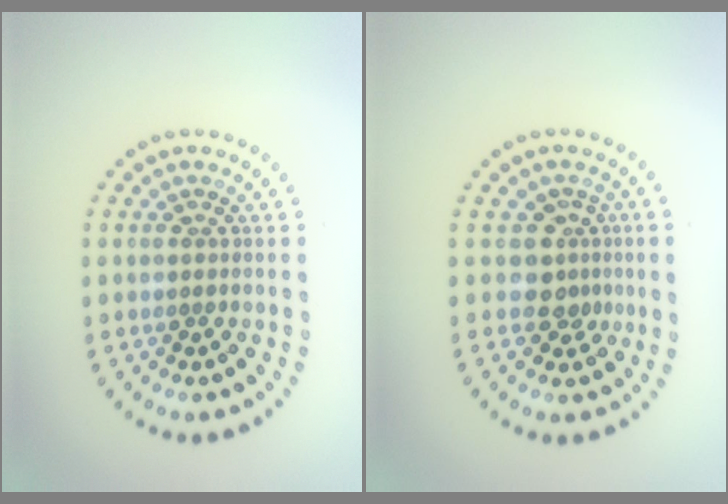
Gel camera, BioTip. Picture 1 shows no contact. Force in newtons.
{"total": 2.7, "press": 2.0, "slide": 1.7}